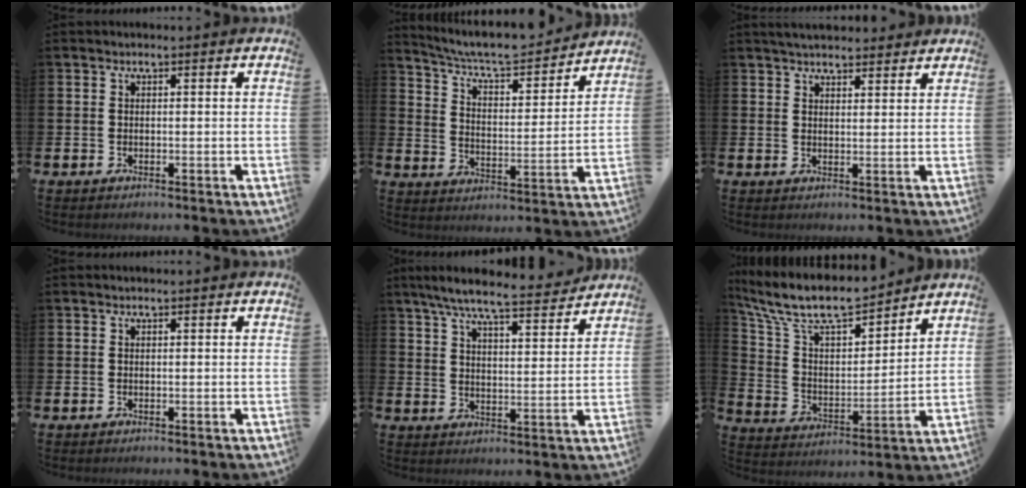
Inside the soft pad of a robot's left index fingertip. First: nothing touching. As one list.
[{"total": 7.1, "force": [6.5, 1.4, 2.3], "torque": [-0.080, -0.048, 0.110]}, {"total": 3.6, "force": [3.5, 0.7, 0.5], "torque": [-0.016, -0.011, 0.064]}, {"total": 0.0}, {"total": 8.0, "force": [7.4, 0.6, 3.2], "torque": [-0.082, -0.042, 0.128]}, {"total": 10.1, "force": [9.1, 2.6, 3.5], "torque": [-0.116, -0.060, 0.161]}]